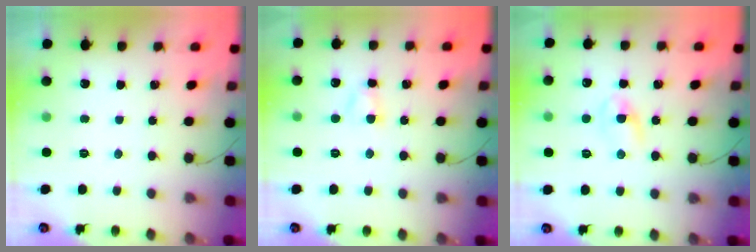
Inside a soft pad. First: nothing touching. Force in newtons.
{"total": 3.0, "press": 2.7, "slide": 1.3}
{"total": 2.7, "press": 2.4, "slide": 1.4}